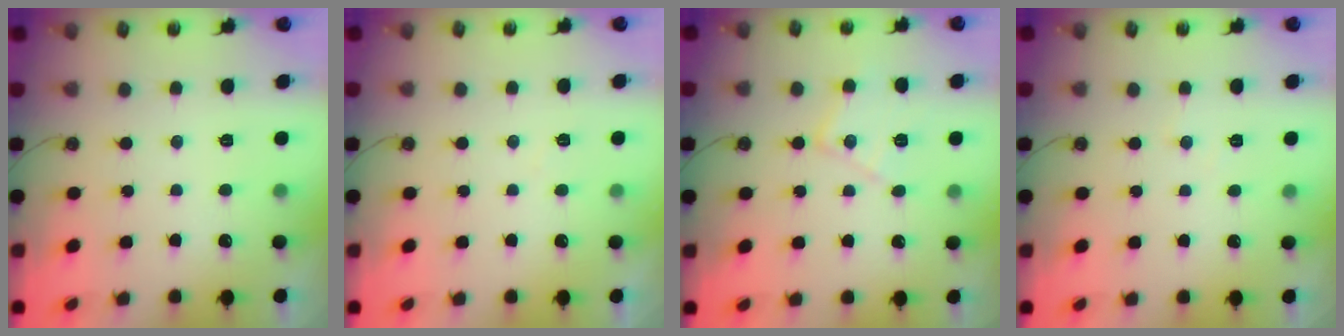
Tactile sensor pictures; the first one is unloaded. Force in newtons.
{"total": 3.5, "press": 3.4, "slide": 0.6}
{"total": 10.2, "press": 10.2, "slide": 0.6}
{"total": 4.1, "press": 4.1, "slide": 0.6}